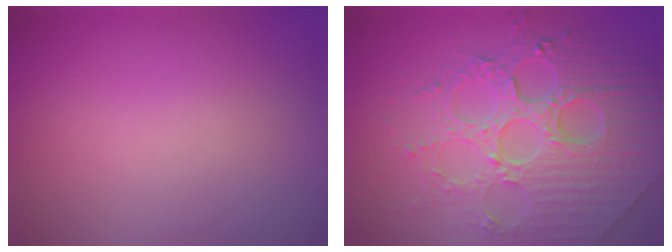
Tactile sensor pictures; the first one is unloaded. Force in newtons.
{"total": 8.1, "press": 6.0, "slide": 5.4}